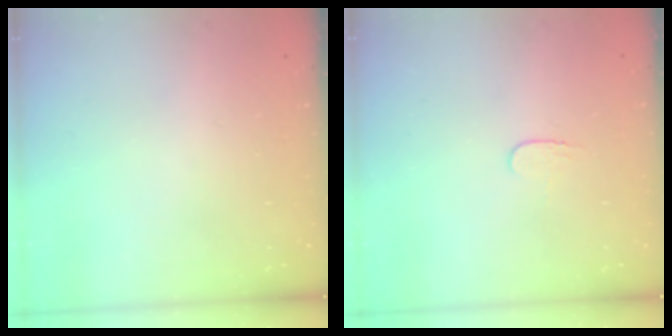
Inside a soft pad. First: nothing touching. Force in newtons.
{"total": 3.4, "press": 3.4, "slide": 0.4}